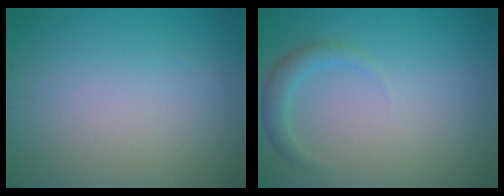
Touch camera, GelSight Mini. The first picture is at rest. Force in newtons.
{"total": 1.7, "press": 1.7, "slide": 0.1}